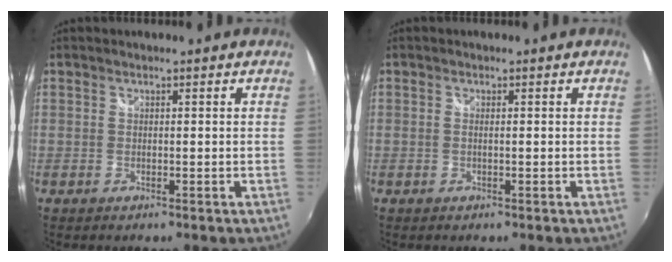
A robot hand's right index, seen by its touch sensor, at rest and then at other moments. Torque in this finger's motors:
{"motor_torque": [-0.15, 0.09, 0.00, 0.00]}